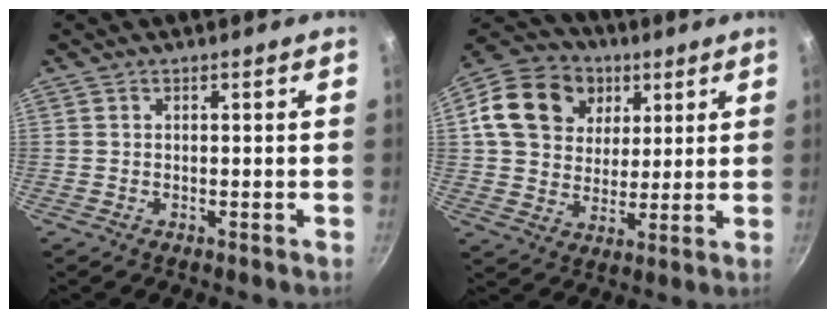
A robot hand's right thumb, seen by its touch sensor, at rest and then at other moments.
{"total": 17.5, "force": [5.4, 14.2, 8.8], "torque": [-0.147, 0.008, 0.085]}